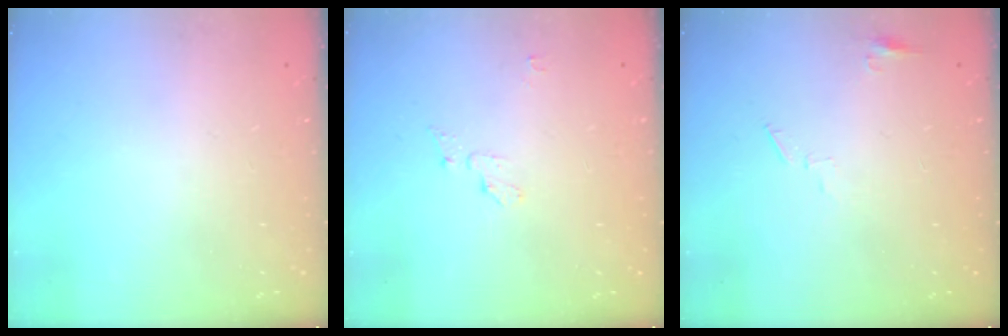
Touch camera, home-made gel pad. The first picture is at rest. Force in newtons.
{"total": 3.9, "press": 3.9, "slide": 0.3}
{"total": 4.5, "press": 4.4, "slide": 0.5}